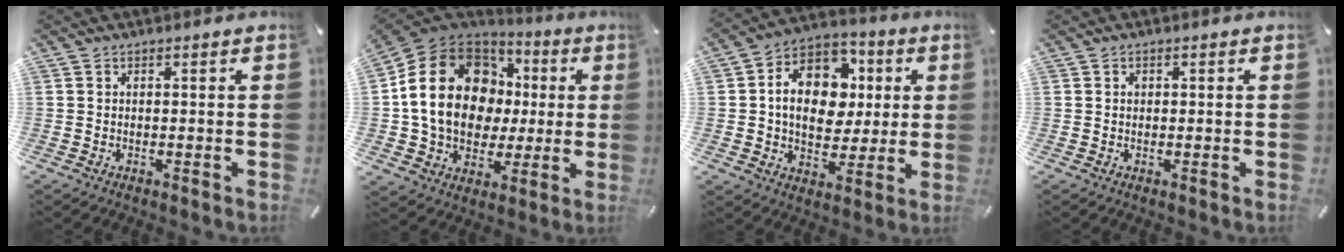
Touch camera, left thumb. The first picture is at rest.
{"total": 21.8, "force": [2.5, 17.7, 12.5], "torque": [-0.235, 0.009, 0.054]}
{"total": 14.2, "force": [1.4, 11.4, 8.4], "torque": [-0.146, -0.001, 0.030]}
{"total": 0.7, "force": [0.1, 0.6, 0.3], "torque": [-0.005, 0.002, 0.000]}